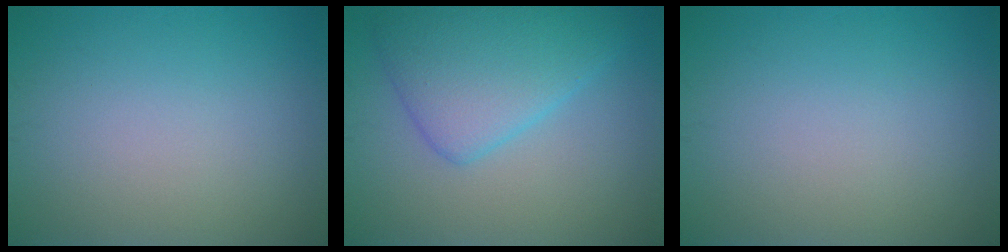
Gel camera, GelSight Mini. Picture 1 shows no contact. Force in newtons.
{"total": 5.9, "press": 5.9, "slide": 0.2}
{"total": 0.0}